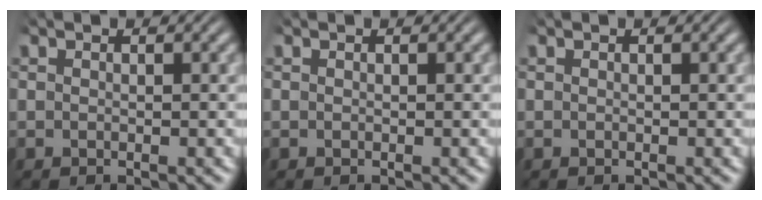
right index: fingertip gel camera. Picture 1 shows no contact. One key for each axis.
{"total": 0.0}
{"total": 0.0}